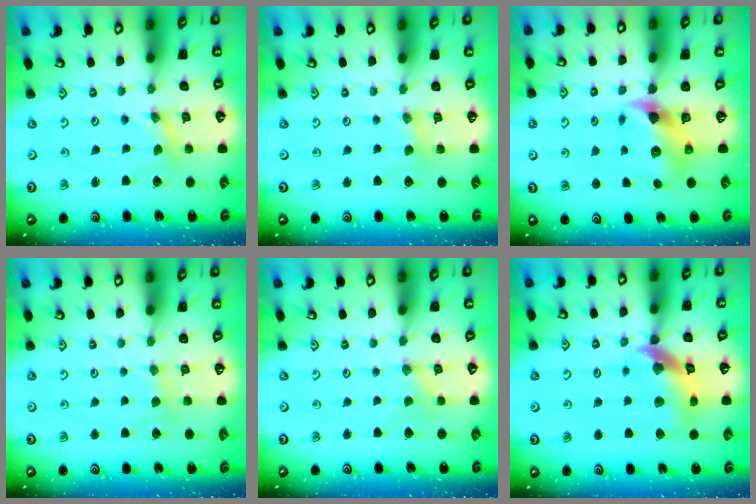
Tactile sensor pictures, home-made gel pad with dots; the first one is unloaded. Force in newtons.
{"total": 2.9, "press": 2.9, "slide": 0.4}
{"total": 7.3, "press": 7.2, "slide": 1.2}
{"total": 1.9, "press": 1.9, "slide": 0.3}
{"total": 0.5, "press": 0.5, "slide": 0.2}
{"total": 12.4, "press": 12.3, "slide": 1.7}